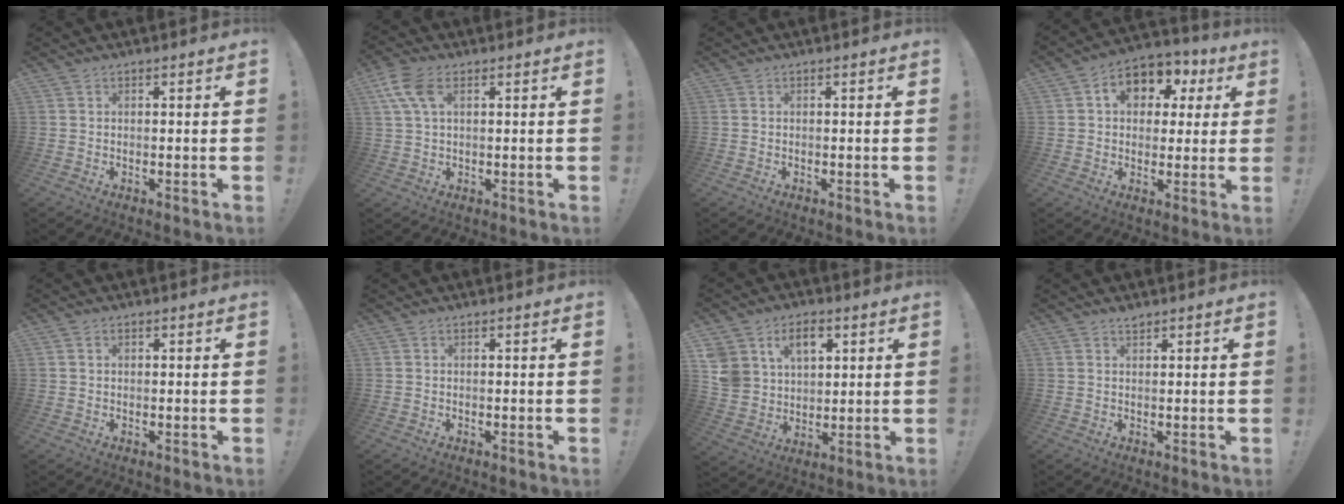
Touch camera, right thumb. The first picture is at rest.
{"total": 8.5, "force": [3.2, 4.7, 6.3], "torque": [-0.126, 0.001, 0.063]}
{"total": 0.0}
{"total": 10.2, "force": [3.2, 7.8, 5.7], "torque": [-0.077, -0.009, 0.060]}
{"total": 0.9, "force": [0.4, 0.7, 0.4], "torque": [-0.009, 0.003, 0.007]}
{"total": 0.0}
{"total": 11.2, "force": [5.5, 8.5, 4.7], "torque": [-0.075, -0.027, 0.112]}
{"total": 1.5, "force": [1.4, 0.5, 0.4], "torque": [0.006, -0.009, 0.023]}